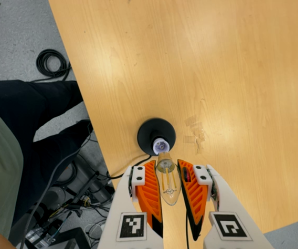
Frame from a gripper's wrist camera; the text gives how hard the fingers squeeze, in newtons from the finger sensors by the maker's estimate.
{"total": 19.5, "left": 21.0, "right": 18.0}